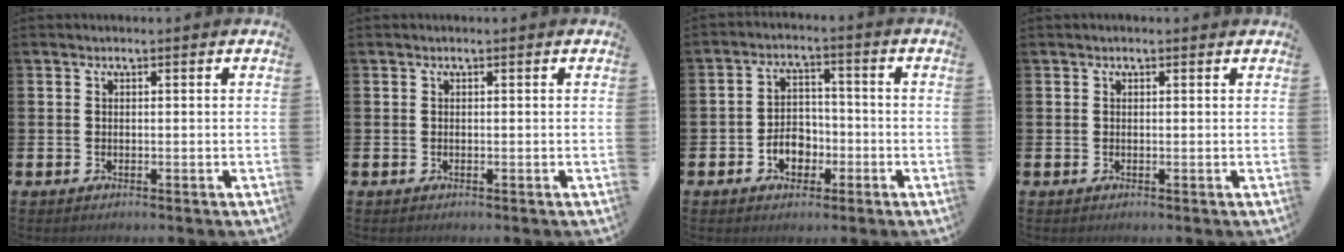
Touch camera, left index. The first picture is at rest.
{"total": 0.0}
{"total": 4.4, "force": [-1.8, 3.3, 2.2], "torque": [-0.030, 0.000, -0.042]}
{"total": 0.0}